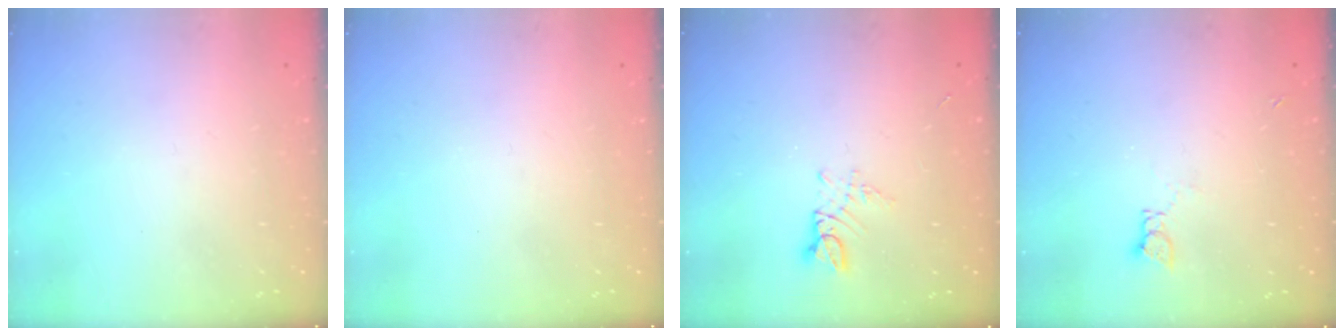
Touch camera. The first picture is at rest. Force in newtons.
{"total": 0.0}
{"total": 2.8, "press": 2.8, "slide": 0.3}
{"total": 2.0, "press": 2.0, "slide": 0.2}